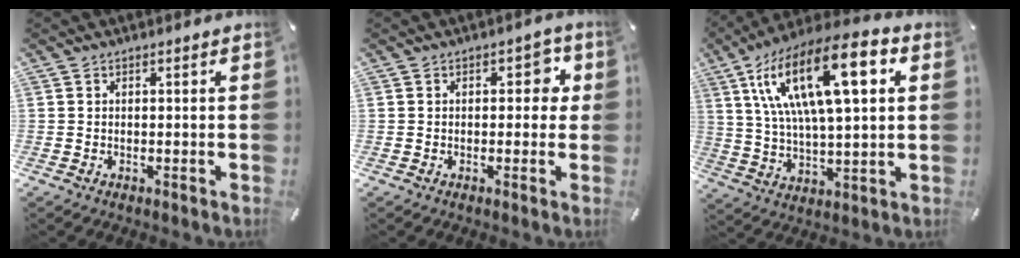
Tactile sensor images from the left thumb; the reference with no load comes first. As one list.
[{"total": 4.6, "force": [0.7, 3.0, 3.4], "torque": [-0.038, 0.001, 0.001]}, {"total": 21.8, "force": [8.6, 8.5, 18.1], "torque": [-0.349, -0.024, 0.129]}]